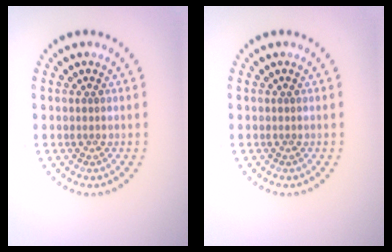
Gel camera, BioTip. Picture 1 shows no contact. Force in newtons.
{"total": 0.0}